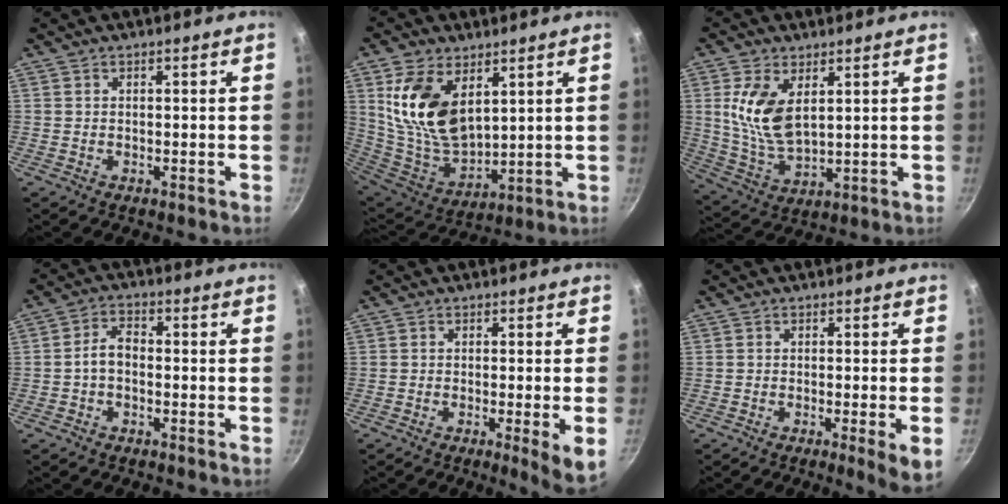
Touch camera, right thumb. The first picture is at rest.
{"total": 17.1, "force": [6.1, 10.1, 12.4], "torque": [-0.218, -0.048, 0.134]}
{"total": 11.5, "force": [3.3, 6.2, 9.1], "torque": [-0.176, -0.026, 0.074]}
{"total": 4.3, "force": [-1.1, 2.7, 3.2], "torque": [-0.054, 0.026, -0.028]}
{"total": 6.0, "force": [-1.7, 0.4, 5.7], "torque": [-0.084, -0.003, -0.023]}
{"total": 5.3, "force": [-1.7, 0.3, 5.0], "torque": [-0.074, 0.000, -0.024]}